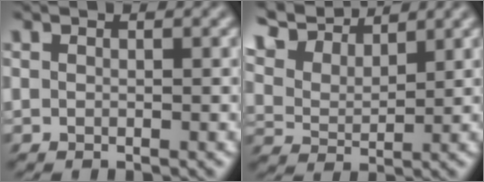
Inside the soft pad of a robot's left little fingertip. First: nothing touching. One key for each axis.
{"total": 5.7, "fx": 4.7, "fy": 1.1, "fz": 2.9, "tx": -0.079, "ty": 0.022, "tz": 0.063}